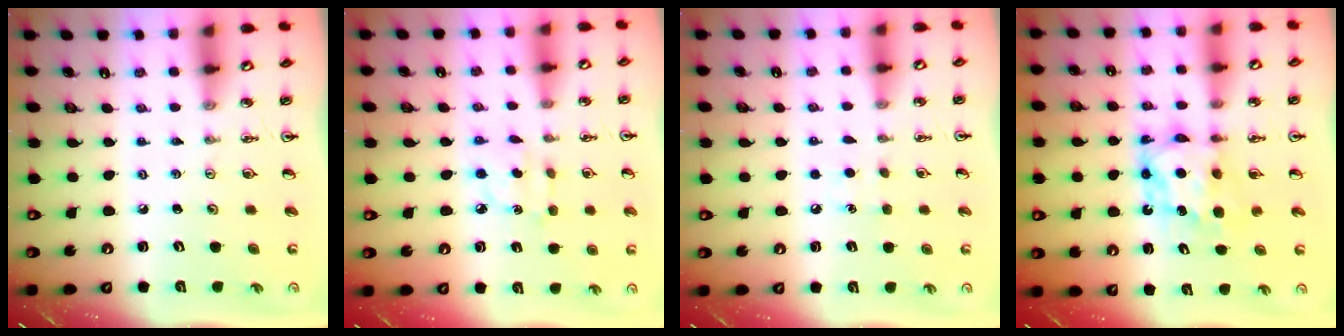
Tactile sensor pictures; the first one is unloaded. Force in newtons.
{"total": 3.2, "press": 3.2, "slide": 0.2}
{"total": 5.5, "press": 5.4, "slide": 0.5}
{"total": 6.9, "press": 6.9, "slide": 0.6}